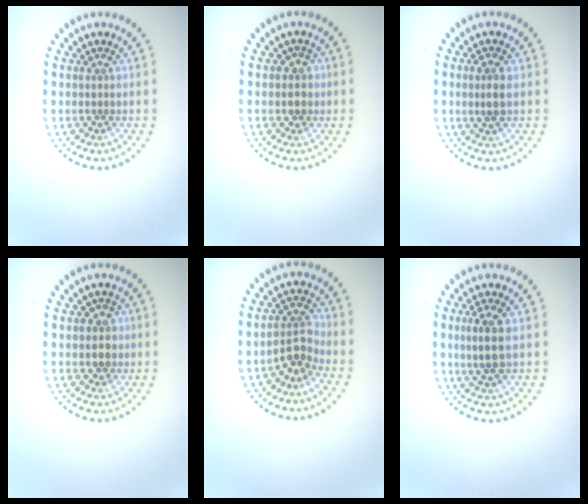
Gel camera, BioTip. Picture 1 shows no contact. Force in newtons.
{"total": 1.5, "press": 1.3, "slide": 0.8}
{"total": 2.1, "press": 2.0, "slide": 0.5}
{"total": 2.0, "press": 1.8, "slide": 0.8}
{"total": 2.7, "press": 2.4, "slide": 1.2}
{"total": 2.8, "press": 2.7, "slide": 0.9}